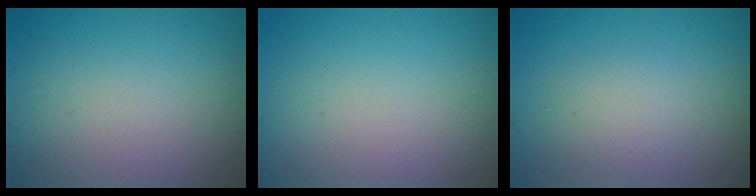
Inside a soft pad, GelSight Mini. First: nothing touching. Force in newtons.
{"total": 0.0}
{"total": 1.8, "press": 1.8, "slide": 0.1}